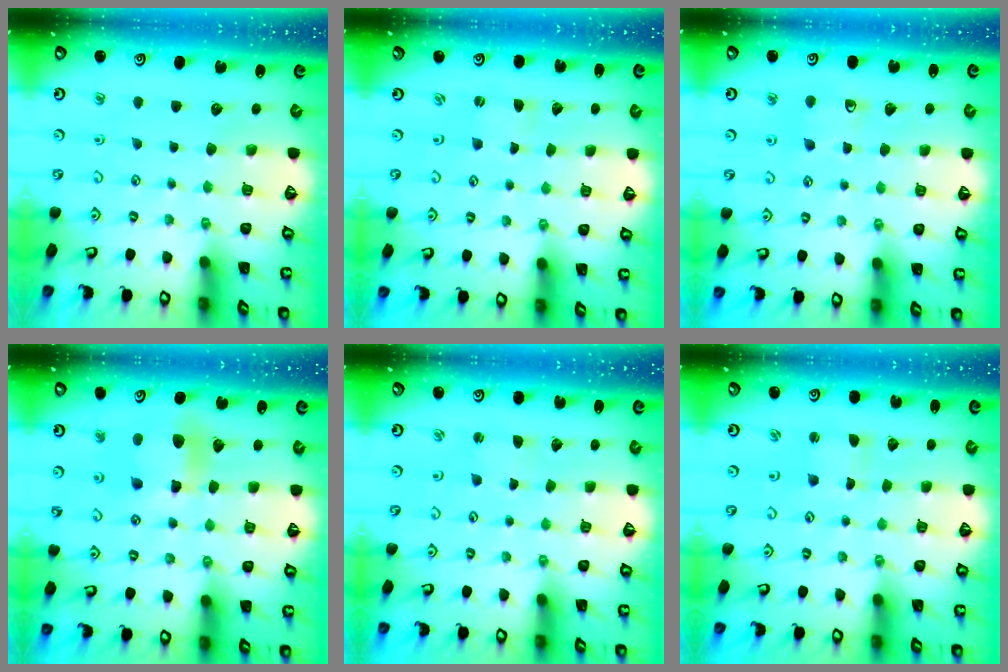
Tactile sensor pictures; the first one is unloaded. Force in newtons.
{"total": 1.0, "press": 1.0, "slide": 0.3}
{"total": 4.8, "press": 4.8, "slide": 0.7}
{"total": 9.1, "press": 9.1, "slide": 1.0}
{"total": 1.8, "press": 1.8, "slide": 0.2}
{"total": 1.3, "press": 1.3, "slide": 0.1}